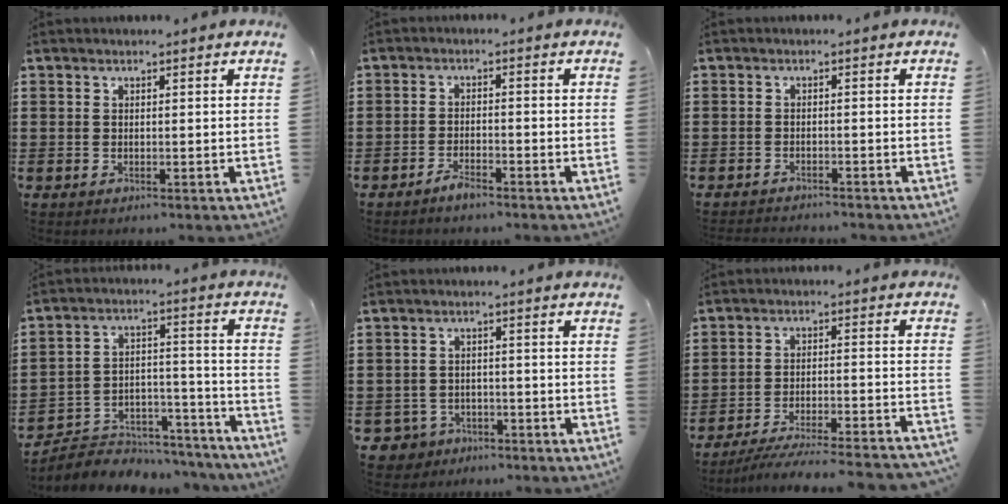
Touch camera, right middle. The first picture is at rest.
{"total": 2.2, "force": [-1.9, 0.3, 1.1], "torque": [-0.021, 0.002, -0.036]}
{"total": 1.4, "force": [-1.4, 0.0, 0.0], "torque": [-0.005, 0.001, -0.028]}
{"total": 5.0, "force": [-4.6, 1.8, 0.5], "torque": [-0.010, 0.011, -0.092]}
{"total": 2.9, "force": [-2.5, 1.5, 0.3], "torque": [-0.030, -0.005, -0.058]}
{"total": 6.2, "force": [-5.8, -0.4, 2.1], "torque": [-0.038, -0.010, -0.114]}